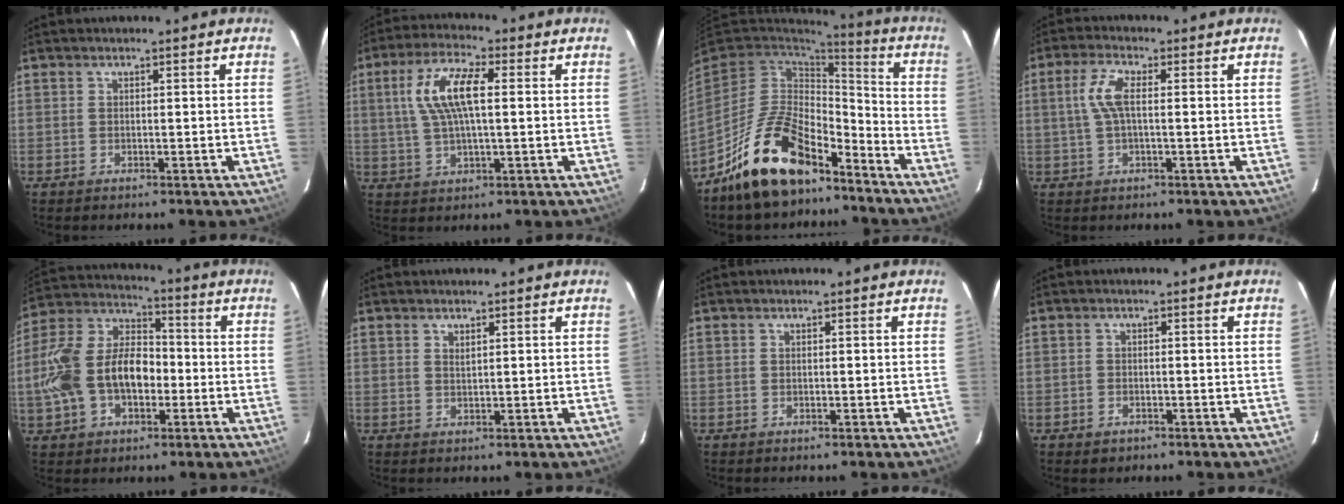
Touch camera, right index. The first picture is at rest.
{"total": 10.2, "force": [1.8, 3.5, 9.4], "torque": [-0.189, 0.016, 0.037]}
{"total": 17.6, "force": [-12.1, 8.1, 9.9], "torque": [-0.206, 0.011, -0.203]}
{"total": 5.3, "force": [0.4, 1.6, 5.0], "torque": [-0.104, 0.009, 0.011]}
{"total": 16.8, "force": [-3.3, 10.8, 12.4], "torque": [-0.271, 0.022, -0.058]}
{"total": 1.0, "force": [0.7, 0.3, 0.6], "torque": [-0.010, 0.001, 0.013]}
{"total": 0.0}
{"total": 1.8, "force": [-1.2, 1.3, 0.4], "torque": [-0.010, -0.001, -0.015]}